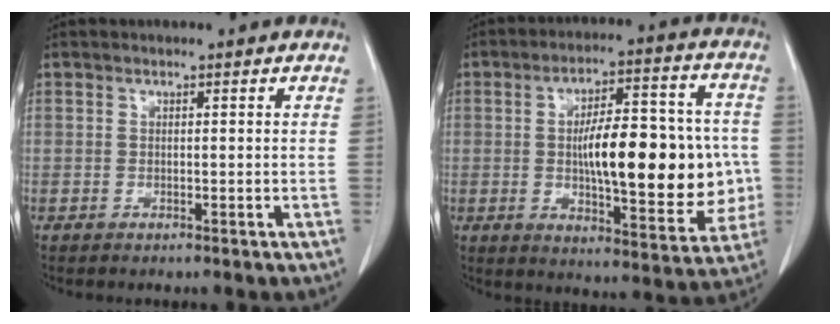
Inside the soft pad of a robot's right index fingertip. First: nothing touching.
{"total": 19.1, "force": [-0.8, 6.1, 18.1], "torque": [-0.262, 0.022, -0.003]}